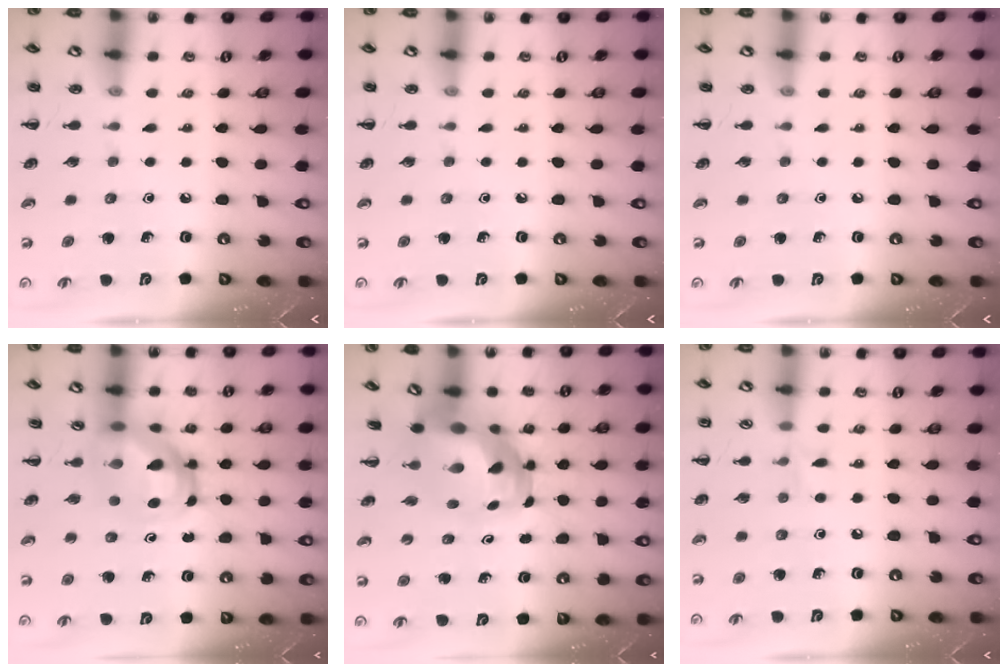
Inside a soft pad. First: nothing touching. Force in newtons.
{"total": 0.0}
{"total": 0.0}
{"total": 6.2, "press": 6.0, "slide": 1.6}
{"total": 6.8, "press": 6.5, "slide": 1.9}
{"total": 4.3, "press": 4.1, "slide": 1.5}